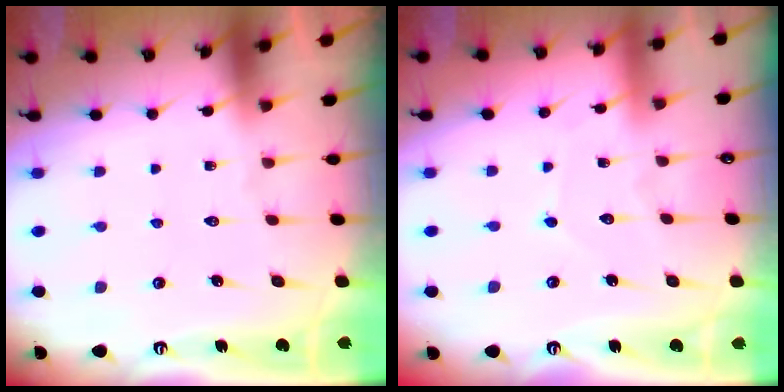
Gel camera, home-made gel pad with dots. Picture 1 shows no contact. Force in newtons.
{"total": 3.2, "press": 3.2, "slide": 0.0}